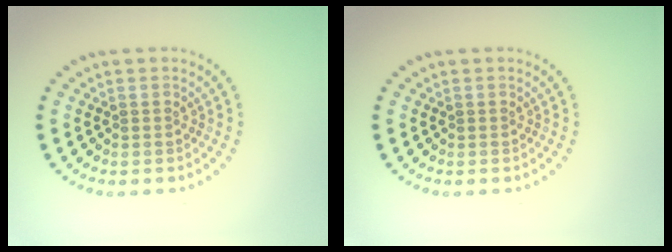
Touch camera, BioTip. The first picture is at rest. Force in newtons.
{"total": 0.0}